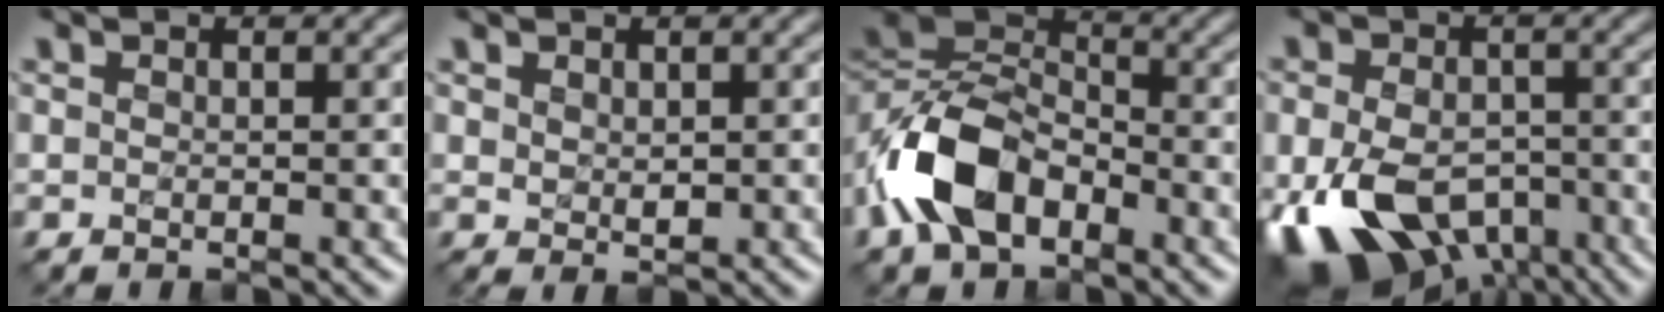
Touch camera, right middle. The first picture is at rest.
{"total": 1.1, "force": [0.4, 0.6, 0.7], "torque": [-0.013, -0.004, 0.014]}
{"total": 8.8, "force": [-3.8, 5.6, 5.7], "torque": [-0.116, 0.011, -0.087]}
{"total": 12.8, "force": [-5.3, 8.2, 8.3], "torque": [-0.167, -0.039, -0.085]}